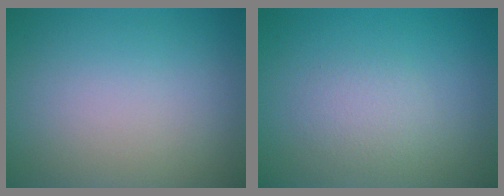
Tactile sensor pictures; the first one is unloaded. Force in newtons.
{"total": 1.6, "press": 1.6, "slide": 0.1}